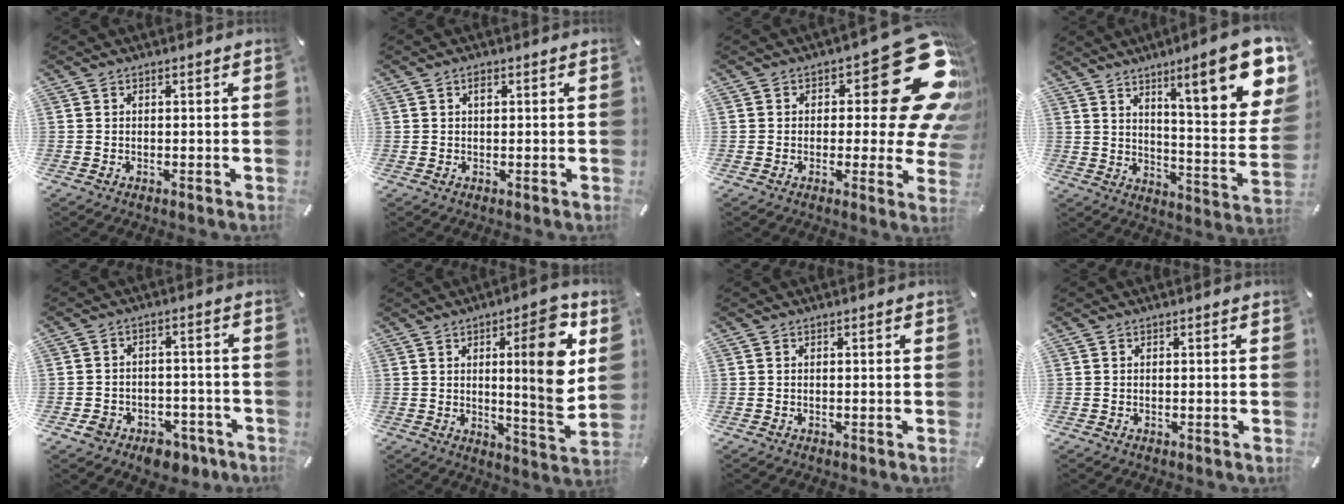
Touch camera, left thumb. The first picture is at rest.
{"total": 1.3, "force": [0.5, 0.6, 1.0], "torque": [-0.014, 0.000, 0.006]}
{"total": 25.6, "force": [9.3, 11.2, 21.0], "torque": [-0.251, -0.064, 0.164]}
{"total": 19.5, "force": [11.2, 4.9, 15.2], "torque": [-0.212, -0.078, 0.171]}
{"total": 6.4, "force": [-3.8, 4.6, 2.3], "torque": [-0.021, 0.029, -0.064]}
{"total": 16.6, "force": [4.4, 3.3, 15.6], "torque": [-0.206, -0.028, 0.054]}
{"total": 0.0}
{"total": 0.0}